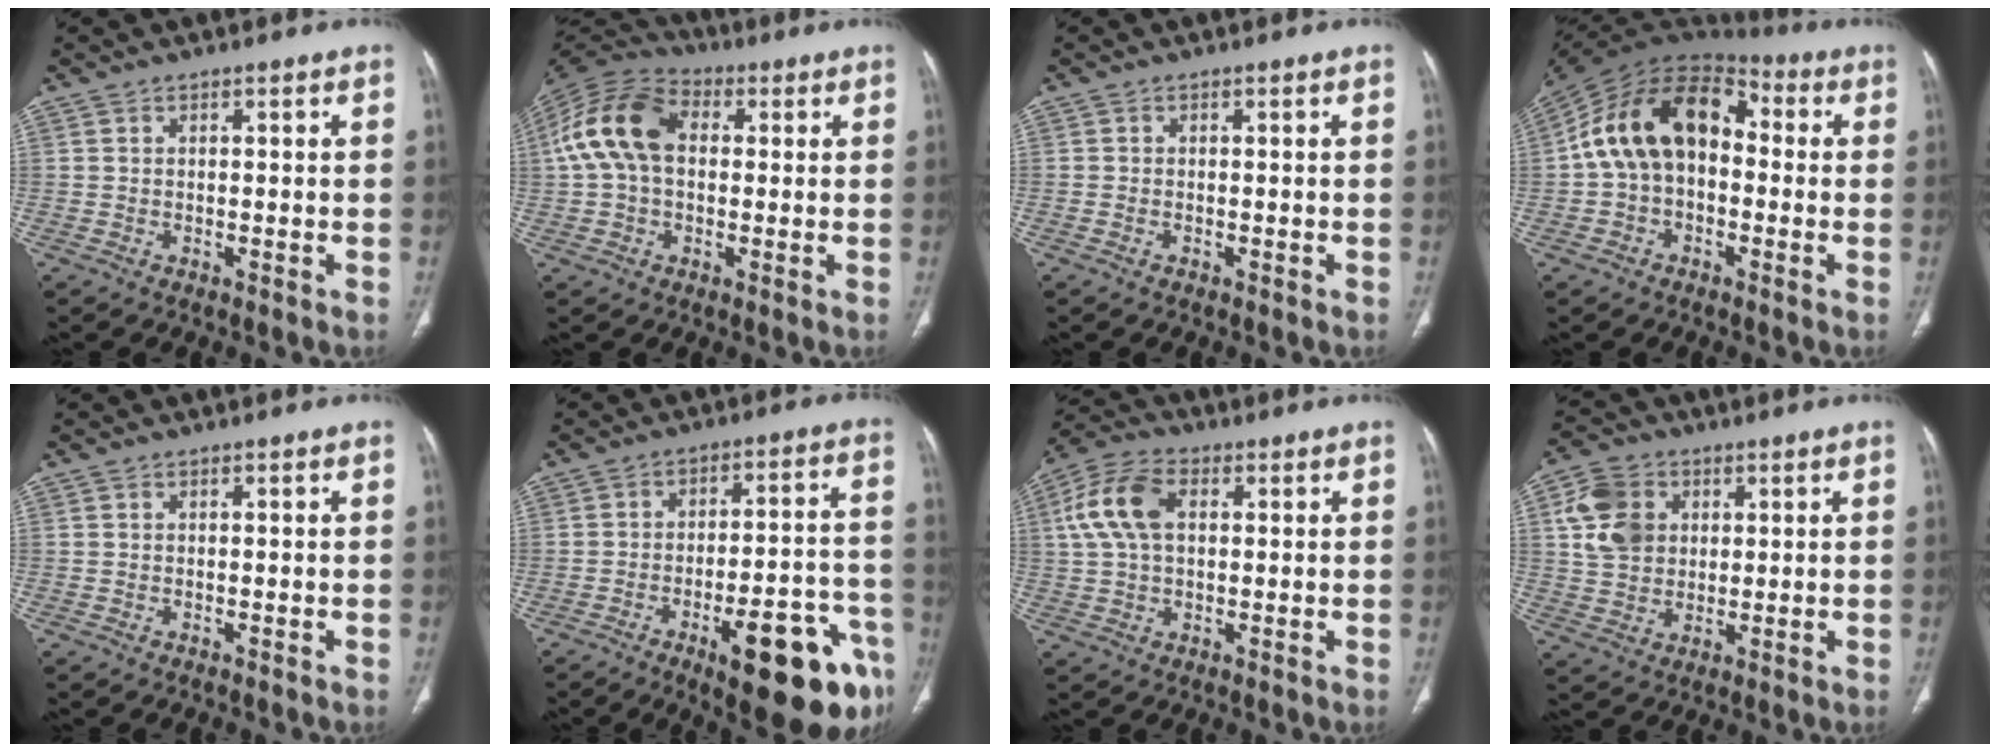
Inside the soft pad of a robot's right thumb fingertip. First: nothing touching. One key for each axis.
{"total": 14.1, "fx": 1.7, "fy": 9.5, "fz": 10.3, "tx": -0.201, "ty": 0.035, "tz": 0.020}
{"total": 0.5, "fx": -0.3, "fy": 0.4, "fz": 0.3, "tx": -0.008, "ty": 0.002, "tz": -0.005}
{"total": 17.1, "fx": 0.5, "fy": 11.6, "fz": 12.5, "tx": -0.202, "ty": 0.048, "tz": -0.005}
{"total": 0.0}
{"total": 19.9, "fx": -10.5, "fy": 5.8, "fz": 15.9, "tx": -0.151, "ty": 0.066, "tz": -0.135}
{"total": 10.5, "fx": 2.3, "fy": 6.5, "fz": 7.9, "tx": -0.166, "ty": 0.023, "tz": 0.040}
{"total": 9.8, "fx": 2.7, "fy": 7.7, "fz": 5.3, "tx": -0.081, "ty": 0.000, "tz": 0.052}